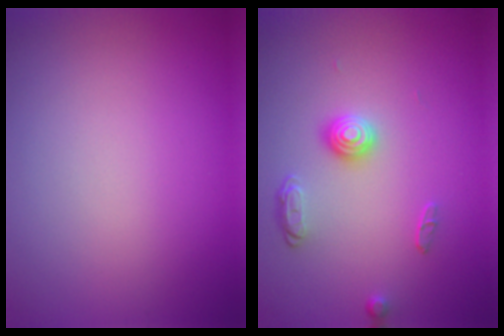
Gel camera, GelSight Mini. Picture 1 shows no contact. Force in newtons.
{"total": 2.1, "press": 1.6, "slide": 1.4}